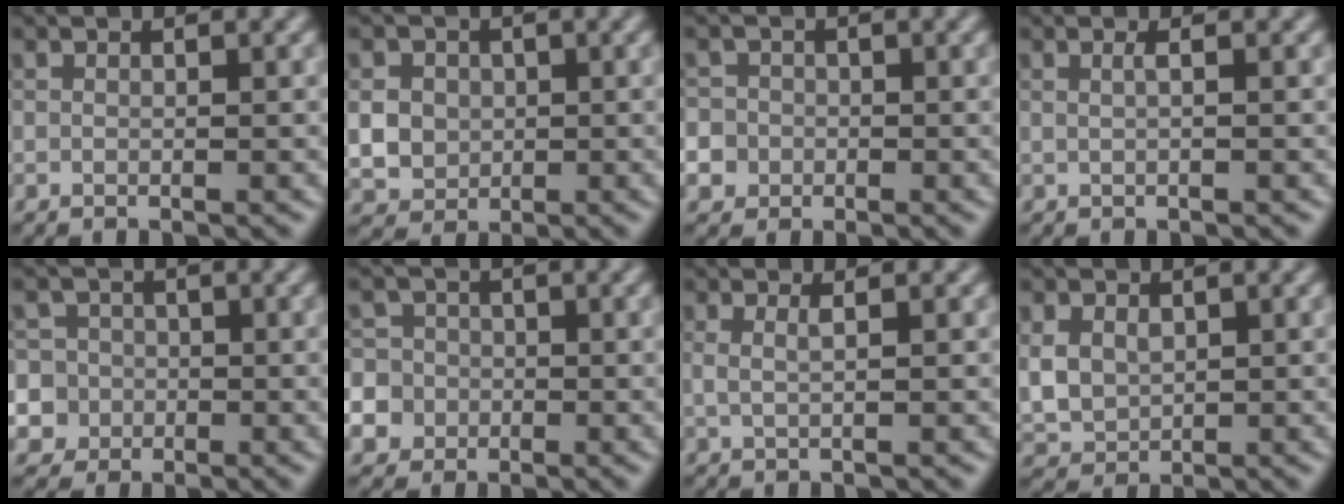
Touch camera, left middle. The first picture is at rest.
{"total": 4.2, "force": [0.2, 3.8, 1.7], "torque": [-0.039, 0.002, -0.004]}
{"total": 7.4, "force": [-2.4, 6.8, 1.9], "torque": [-0.046, -0.005, -0.079]}
{"total": 1.0, "force": [0.2, 0.3, 0.9], "torque": [-0.013, 0.004, 0.000]}
{"total": 7.3, "force": [-1.2, 7.0, 1.8], "torque": [-0.036, 0.016, -0.048]}
{"total": 11.0, "force": [-3.8, 10.0, 2.7], "torque": [-0.073, -0.005, -0.099]}
{"total": 1.4, "force": [0.5, 0.5, 1.2], "torque": [-0.019, -0.001, 0.003]}
{"total": 3.5, "force": [0.6, 2.7, 2.1], "torque": [-0.052, -0.003, 0.017]}